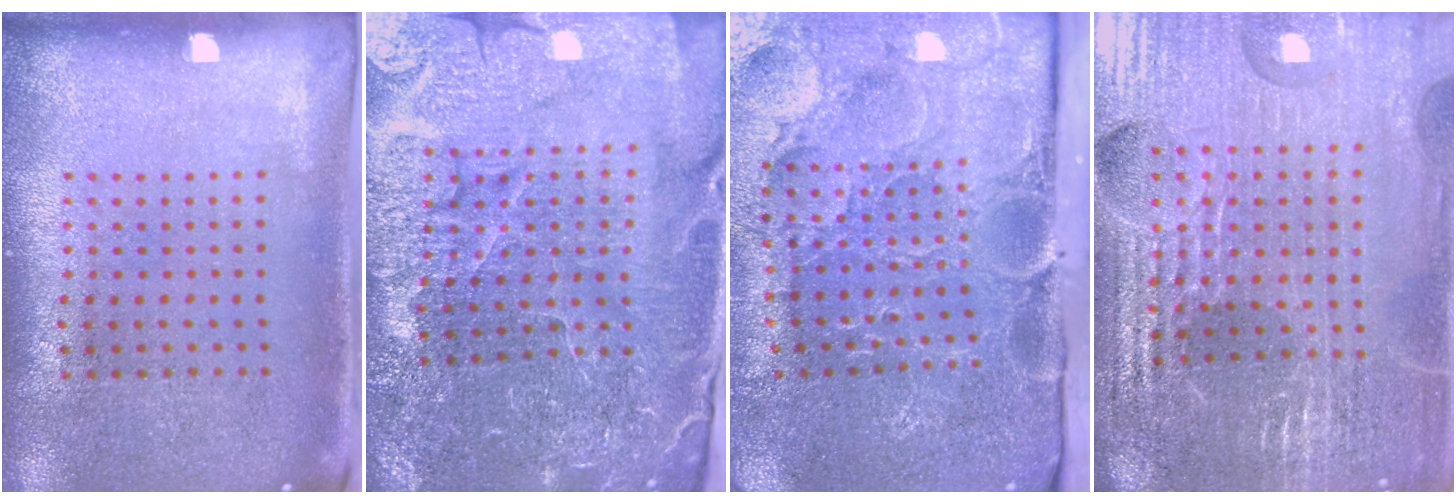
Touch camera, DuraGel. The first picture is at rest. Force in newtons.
{"total": 4.9, "press": 4.7, "slide": 1.4}
{"total": 3.9, "press": 3.8, "slide": 1.1}
{"total": 5.2, "press": 4.8, "slide": 2.0}